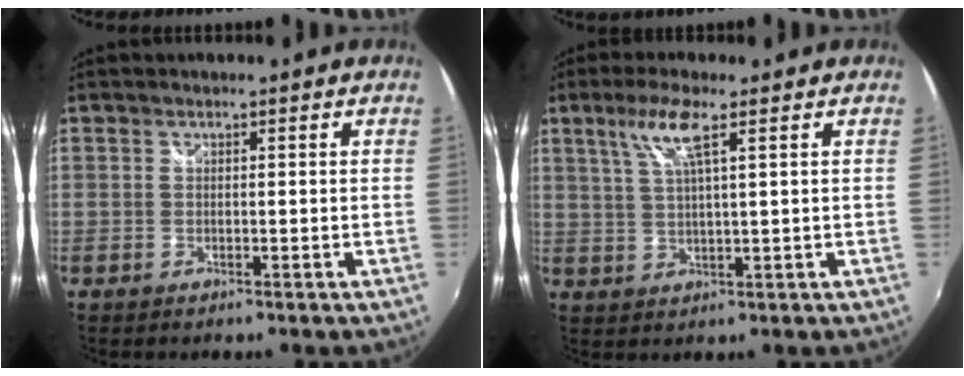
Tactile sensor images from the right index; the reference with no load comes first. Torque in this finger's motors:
{"motor_torque": [0.28, -0.02, 0.29, 0.09]}